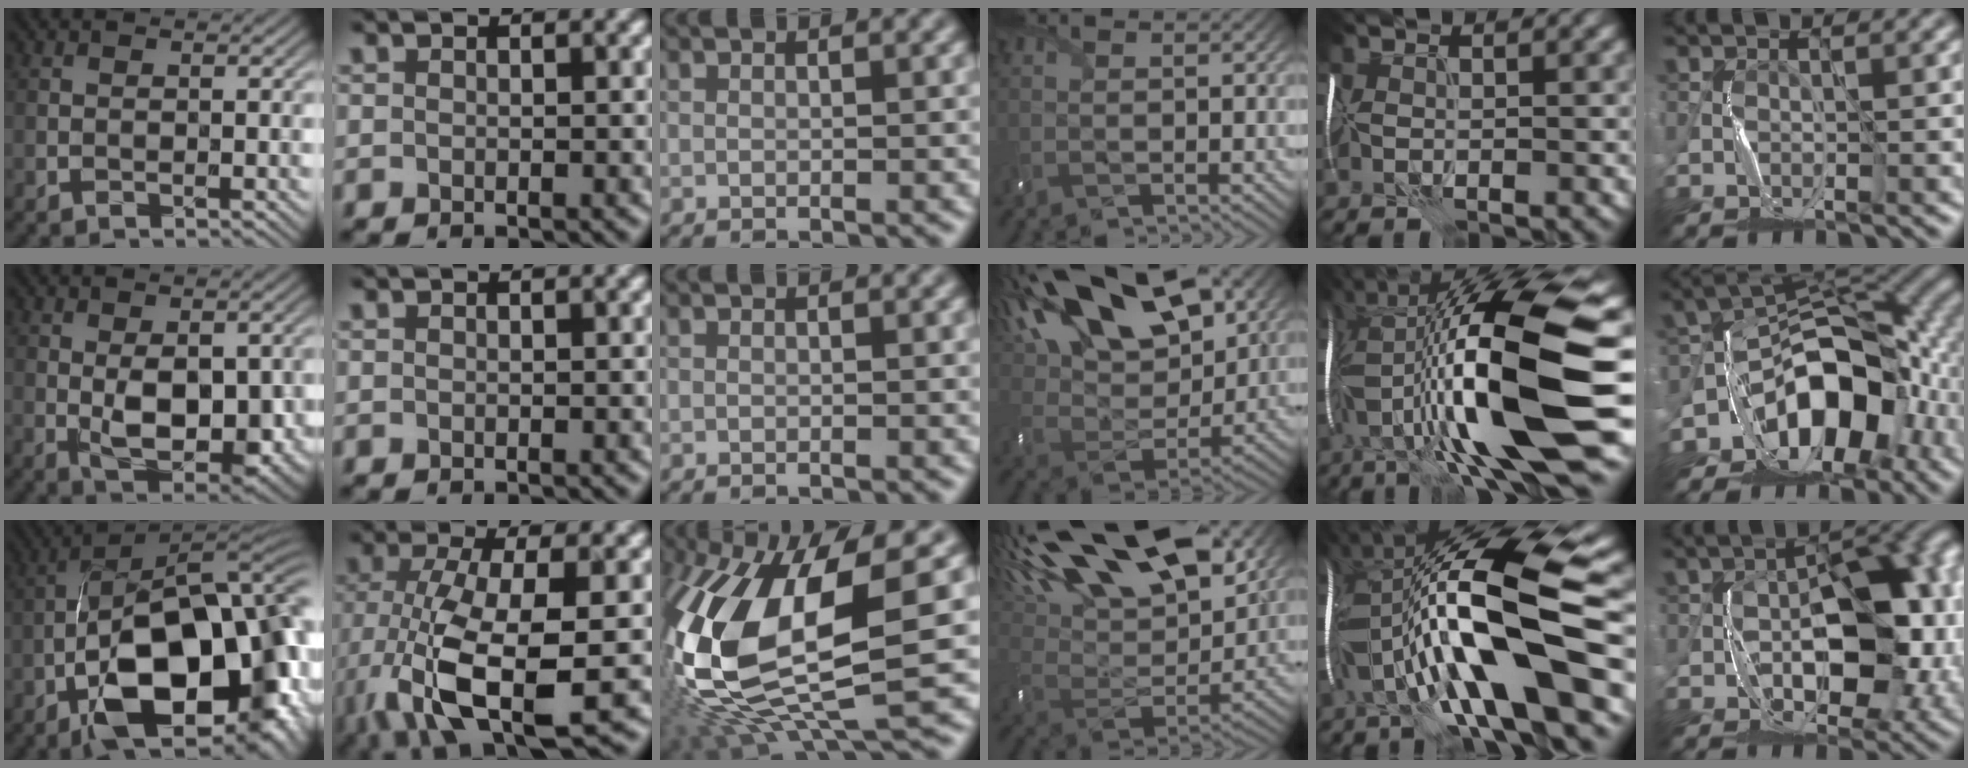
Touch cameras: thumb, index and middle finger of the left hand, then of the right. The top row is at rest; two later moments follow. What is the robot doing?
{"motion": "wrap", "object": "thread"}